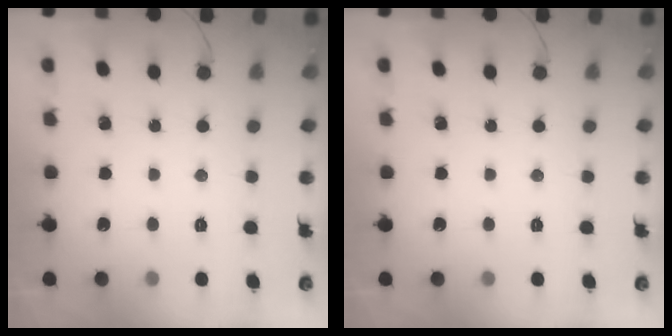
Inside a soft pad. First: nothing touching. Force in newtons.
{"total": 0.0}